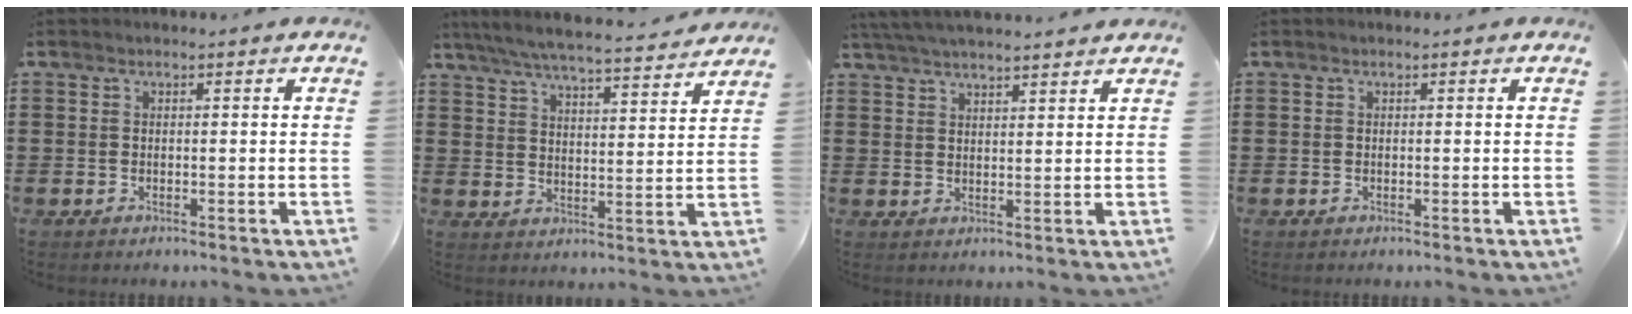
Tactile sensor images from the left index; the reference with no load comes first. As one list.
[{"total": 5.8, "force": [5.4, -0.3, 2.1], "torque": [-0.063, -0.039, 0.091]}, {"total": 3.9, "force": [3.7, -0.1, 1.0], "torque": [-0.031, -0.007, 0.069]}, {"total": 0.0}]